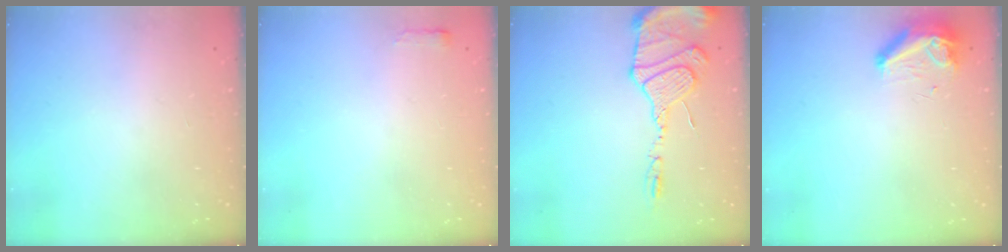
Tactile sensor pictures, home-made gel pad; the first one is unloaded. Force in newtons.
{"total": 2.4, "press": 2.4, "slide": 0.4}
{"total": 14.8, "press": 14.5, "slide": 2.9}
{"total": 8.4, "press": 8.2, "slide": 1.9}